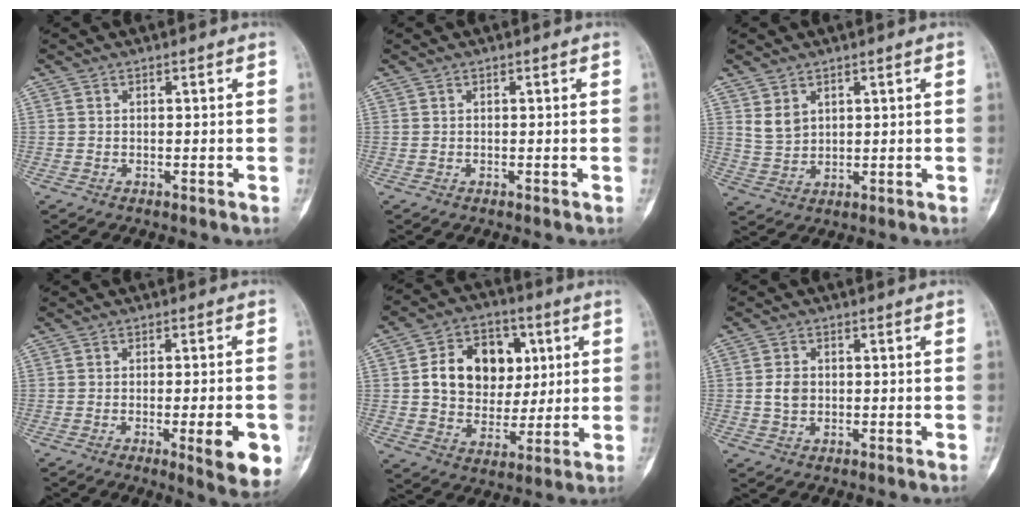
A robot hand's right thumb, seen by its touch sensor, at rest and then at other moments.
{"total": 0.0}
{"total": 4.2, "force": [2.1, 3.0, 2.1], "torque": [-0.030, -0.014, 0.053]}
{"total": 9.1, "force": [-2.9, 1.9, 8.4], "torque": [-0.101, -0.007, -0.034]}
{"total": 15.8, "force": [3.4, 12.2, 9.5], "torque": [-0.110, 0.003, 0.061]}
{"total": 3.2, "force": [0.0, 2.5, 2.0], "torque": [-0.034, 0.004, 0.000]}